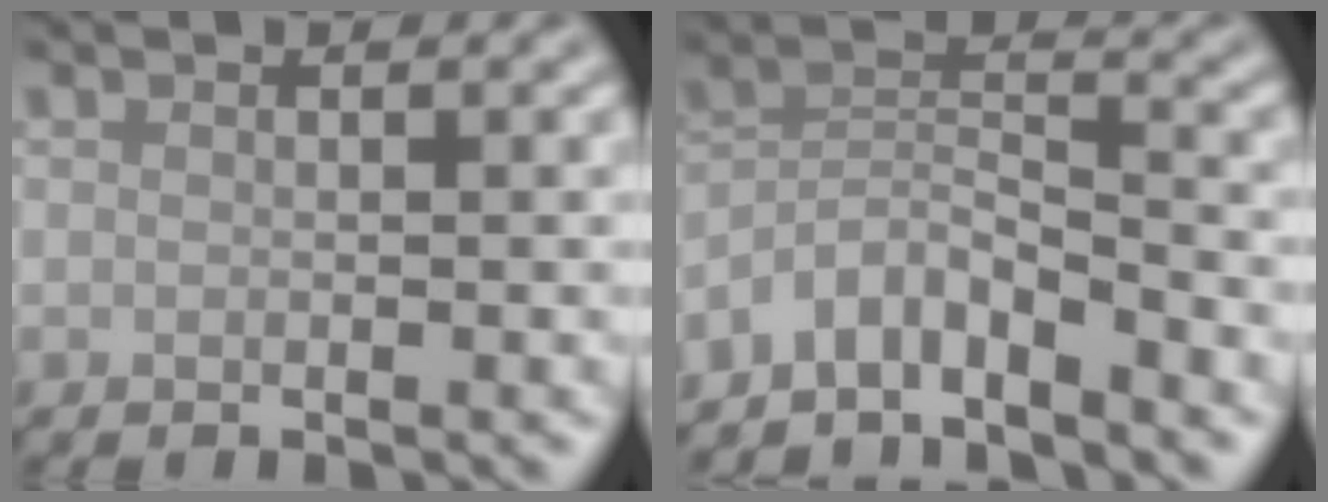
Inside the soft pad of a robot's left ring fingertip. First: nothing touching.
{"total": 4.7, "force": [-4.0, 1.2, 2.2], "torque": [-0.037, 0.004, -0.084]}